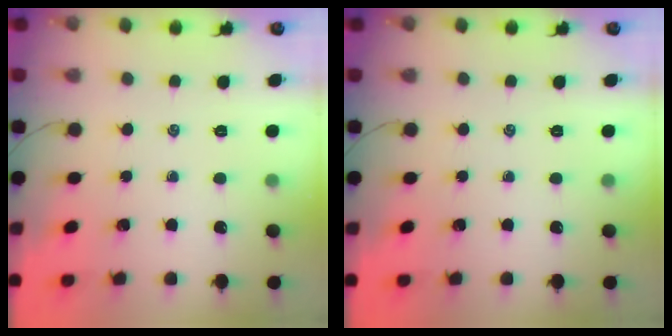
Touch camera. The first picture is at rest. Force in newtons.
{"total": 0.0}